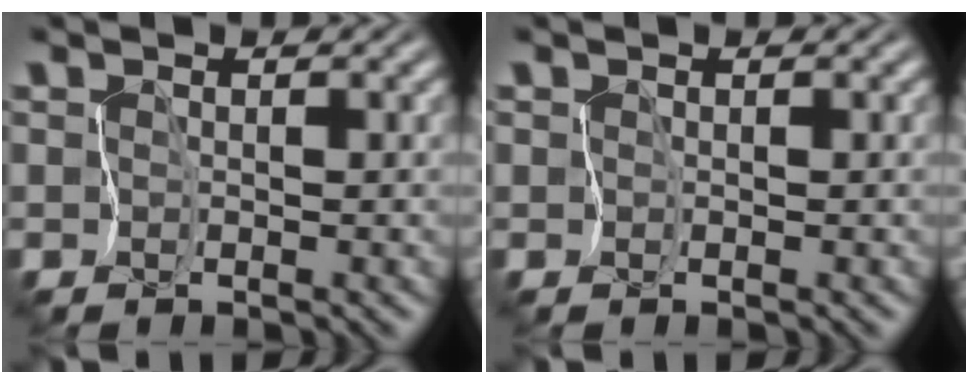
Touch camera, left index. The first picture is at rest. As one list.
[{"total": 0.0}]